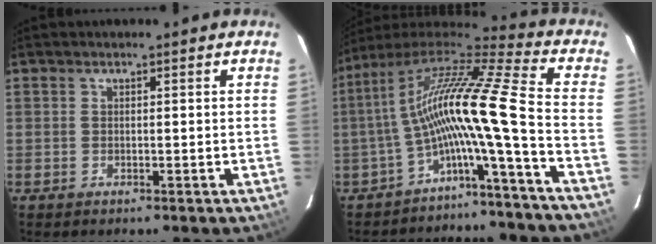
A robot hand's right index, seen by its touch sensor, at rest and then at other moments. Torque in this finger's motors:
{"motor_torque": [1.40, -0.74, 1.05, 0.21]}